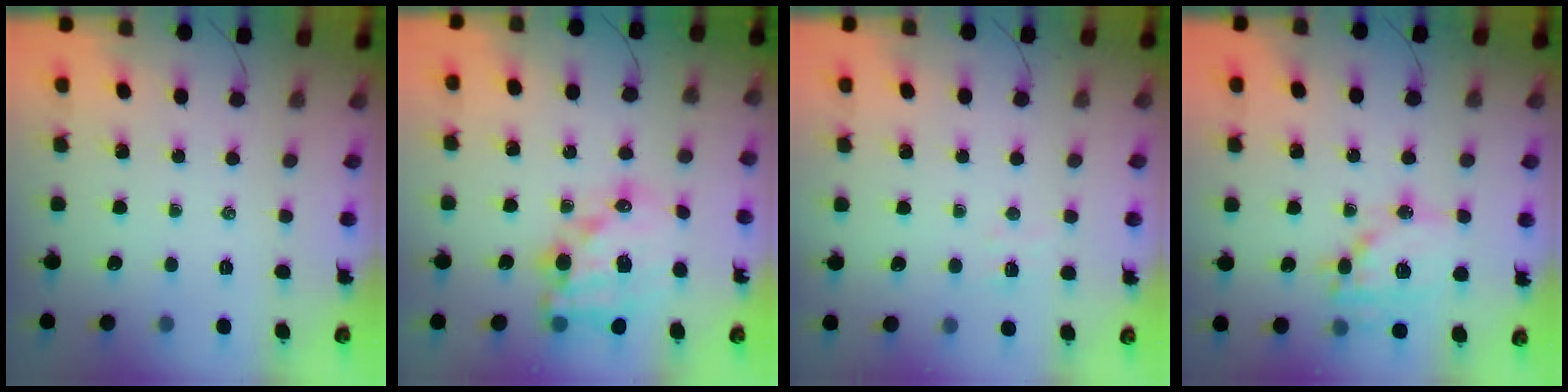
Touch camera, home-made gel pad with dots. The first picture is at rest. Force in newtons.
{"total": 15.0, "press": 14.6, "slide": 3.2}
{"total": 4.0, "press": 3.9, "slide": 0.9}
{"total": 15.3, "press": 15.2, "slide": 2.2}